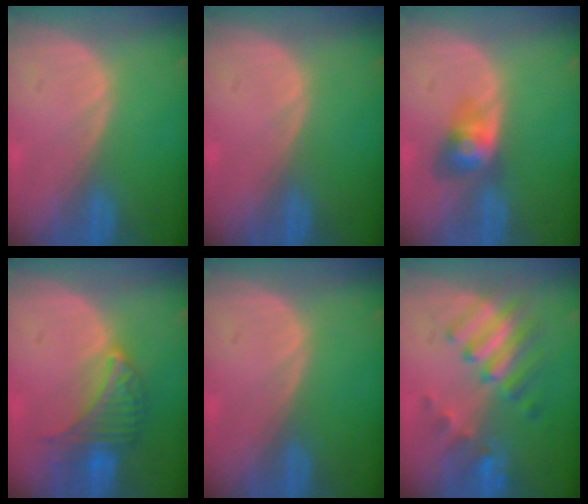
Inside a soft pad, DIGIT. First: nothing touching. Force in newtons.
{"total": 0.0}
{"total": 4.0, "press": 4.0, "slide": 0.3}
{"total": 6.6, "press": 6.5, "slide": 0.6}
{"total": 0.0}
{"total": 7.5, "press": 7.2, "slide": 2.0}